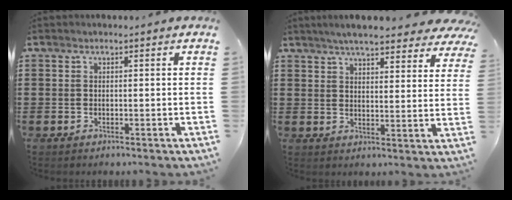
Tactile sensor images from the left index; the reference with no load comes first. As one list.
[{"total": 6.3, "force": [5.7, 0.3, 2.5], "torque": [-0.061, -0.020, 0.101]}]